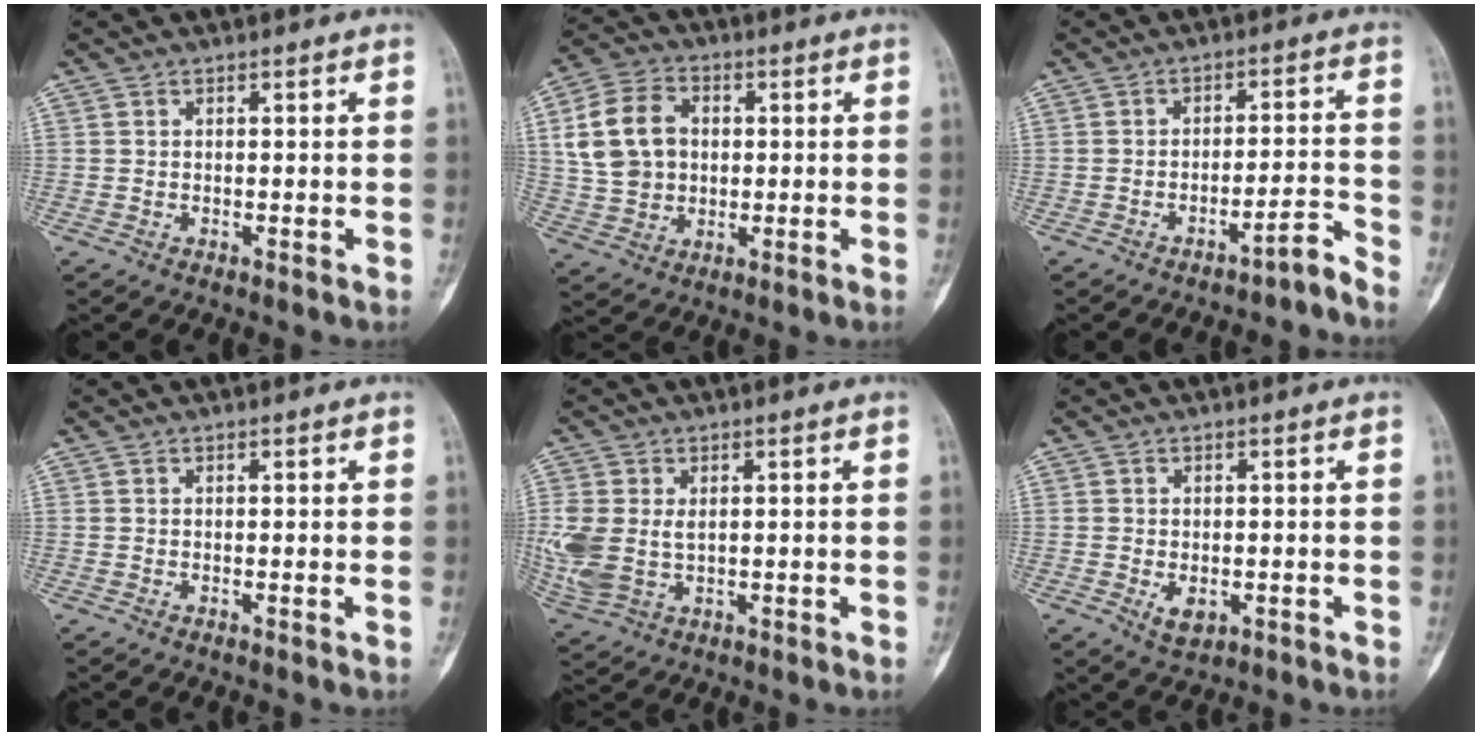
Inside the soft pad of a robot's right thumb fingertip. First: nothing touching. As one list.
[{"total": 13.3, "force": [2.2, 10.3, 8.2], "torque": [-0.139, 0.012, 0.044]}, {"total": 4.1, "force": [-3.7, -0.1, 1.8], "torque": [-0.025, 0.050, -0.054]}, {"total": 0.0}, {"total": 11.1, "force": [0.4, 7.7, 8.0], "torque": [-0.214, -0.005, 0.023]}, {"total": 3.3, "force": [-1.0, 2.0, 2.4], "torque": [-0.027, -0.004, -0.009]}]